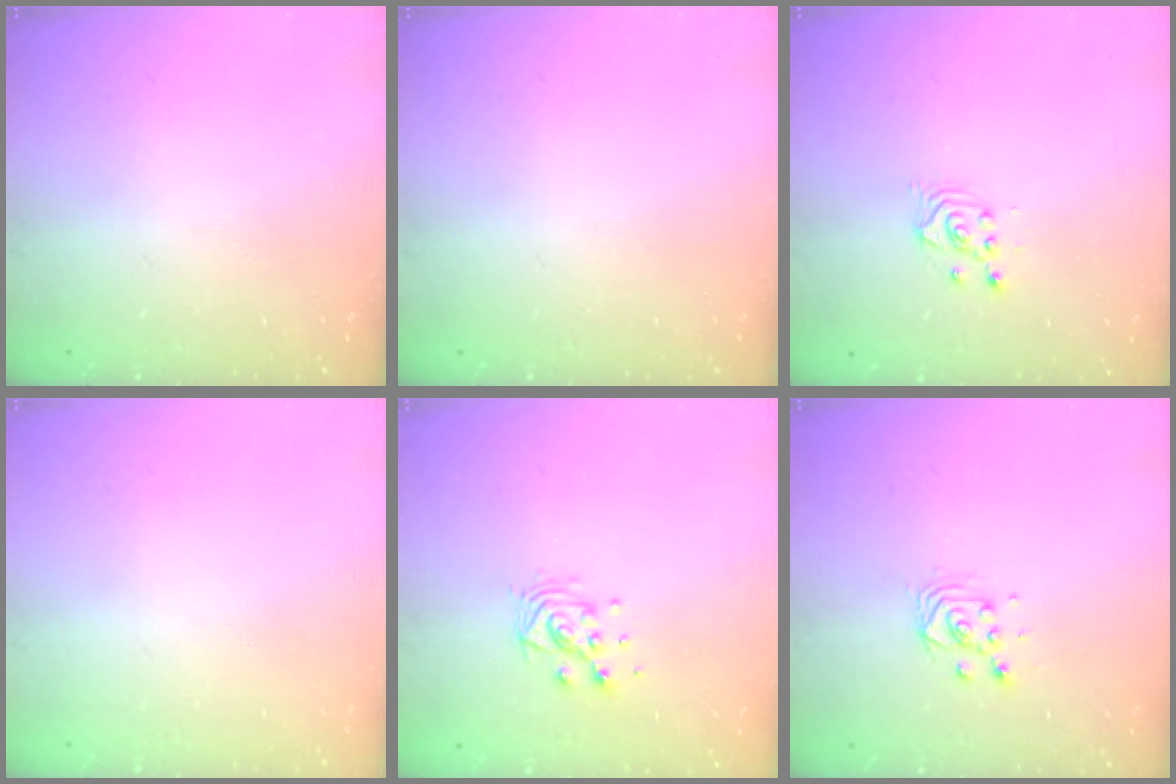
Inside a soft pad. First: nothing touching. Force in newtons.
{"total": 0.0}
{"total": 2.5, "press": 2.5, "slide": 0.3}
{"total": 0.0}
{"total": 7.0, "press": 7.0, "slide": 0.2}
{"total": 3.5, "press": 3.5, "slide": 0.2}